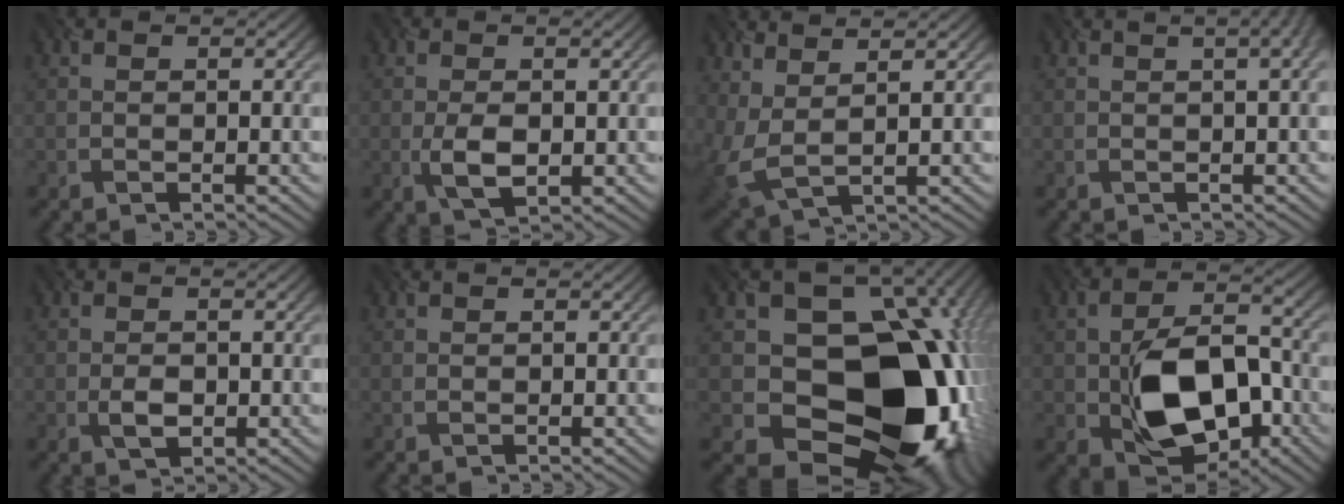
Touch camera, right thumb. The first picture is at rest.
{"total": 3.6, "force": [-0.9, 1.9, 2.9], "torque": [-0.072, -0.004, -0.010]}
{"total": 4.3, "force": [1.8, 1.7, 3.5], "torque": [-0.110, -0.003, 0.046]}
{"total": 5.8, "force": [1.9, 2.7, 4.7], "torque": [-0.029, 0.040, -0.003]}
{"total": 2.1, "force": [-0.9, 1.5, 1.2], "torque": [-0.034, -0.004, -0.011]}
{"total": 0.0}
{"total": 20.1, "force": [-2.1, 15.4, 12.8], "torque": [-0.200, -0.037, 0.000]}
{"total": 12.1, "force": [-3.5, 7.8, 8.6], "torque": [-0.156, -0.013, -0.053]}